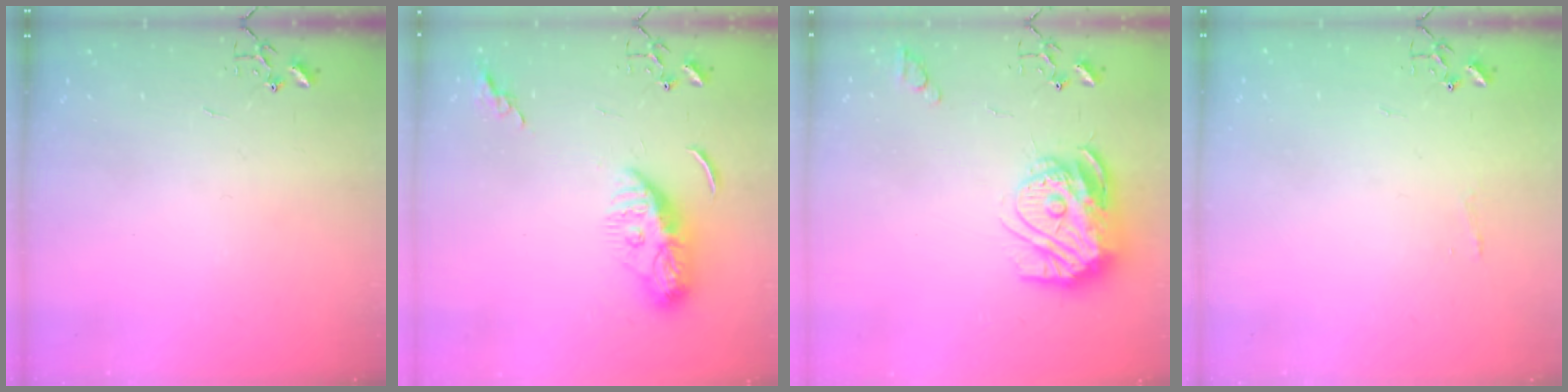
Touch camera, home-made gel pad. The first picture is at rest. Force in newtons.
{"total": 9.4, "press": 9.4, "slide": 1.0}
{"total": 16.7, "press": 16.7, "slide": 1.6}
{"total": 3.7, "press": 3.7, "slide": 0.4}